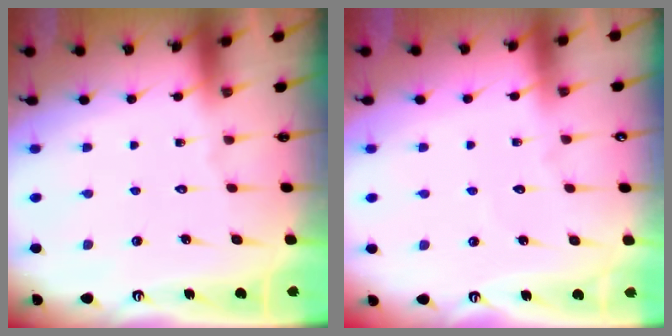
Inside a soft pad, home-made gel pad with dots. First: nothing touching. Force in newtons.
{"total": 3.0, "press": 3.0, "slide": 0.1}